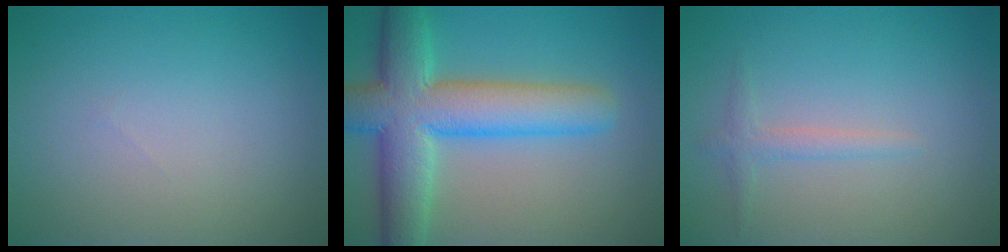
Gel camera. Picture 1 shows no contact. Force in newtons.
{"total": 9.3, "press": 9.3, "slide": 0.4}
{"total": 1.3, "press": 1.3, "slide": 0.0}